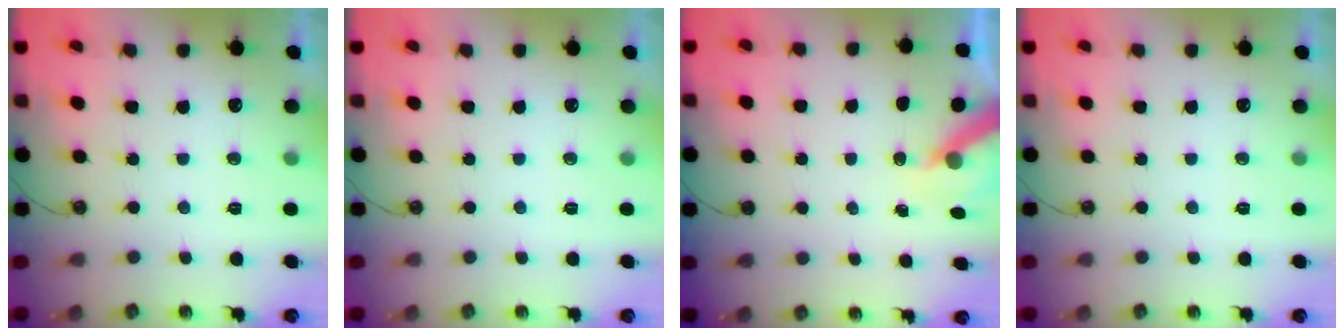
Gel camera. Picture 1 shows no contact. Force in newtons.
{"total": 0.0}
{"total": 5.6, "press": 5.6, "slide": 0.5}
{"total": 0.0}